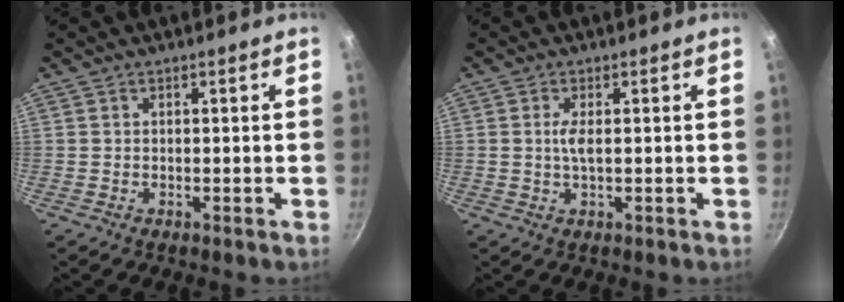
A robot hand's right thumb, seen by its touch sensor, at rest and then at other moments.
{"total": 2.5, "force": [0.2, 0.6, 2.4], "torque": [-0.055, 0.000, 0.004]}